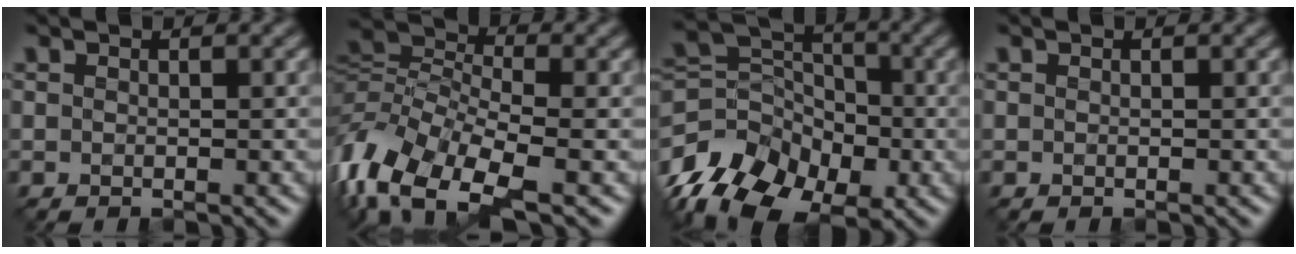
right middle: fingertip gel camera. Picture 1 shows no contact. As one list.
[{"total": 10.3, "force": [-4.3, 5.1, 7.8], "torque": [-0.167, -0.004, -0.093]}, {"total": 10.3, "force": [-5.3, 7.1, 5.2], "torque": [-0.096, 0.015, -0.115]}, {"total": 0.0}]